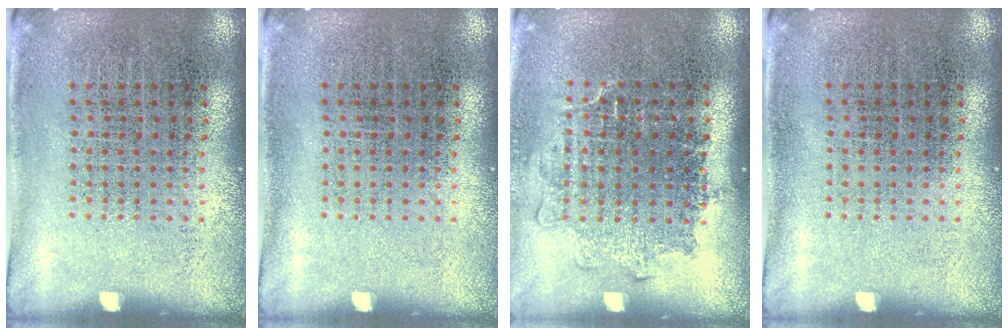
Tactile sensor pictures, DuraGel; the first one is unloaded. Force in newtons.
{"total": 0.0}
{"total": 1.2, "press": 1.1, "slide": 0.5}
{"total": 0.0}